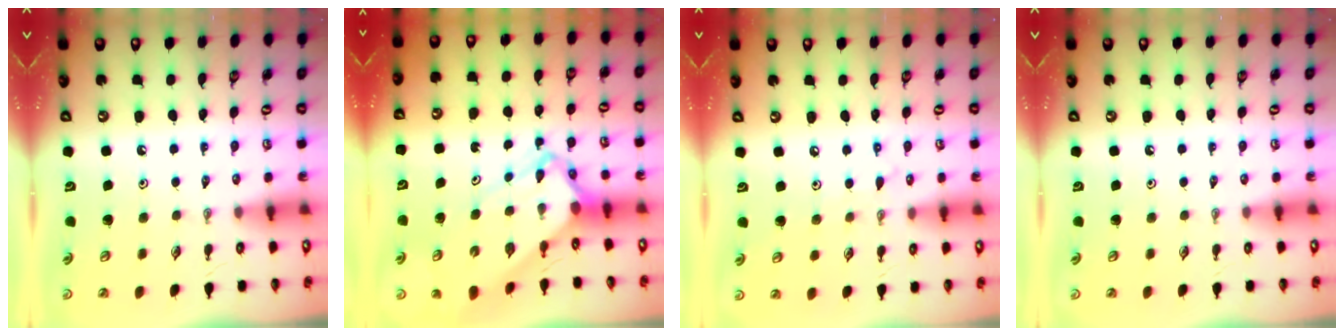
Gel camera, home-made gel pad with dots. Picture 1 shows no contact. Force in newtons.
{"total": 6.9, "press": 6.8, "slide": 0.6}
{"total": 6.6, "press": 6.6, "slide": 0.4}
{"total": 0.0}